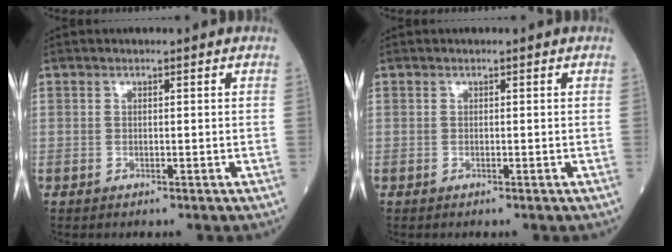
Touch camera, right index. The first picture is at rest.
{"total": 0.0}